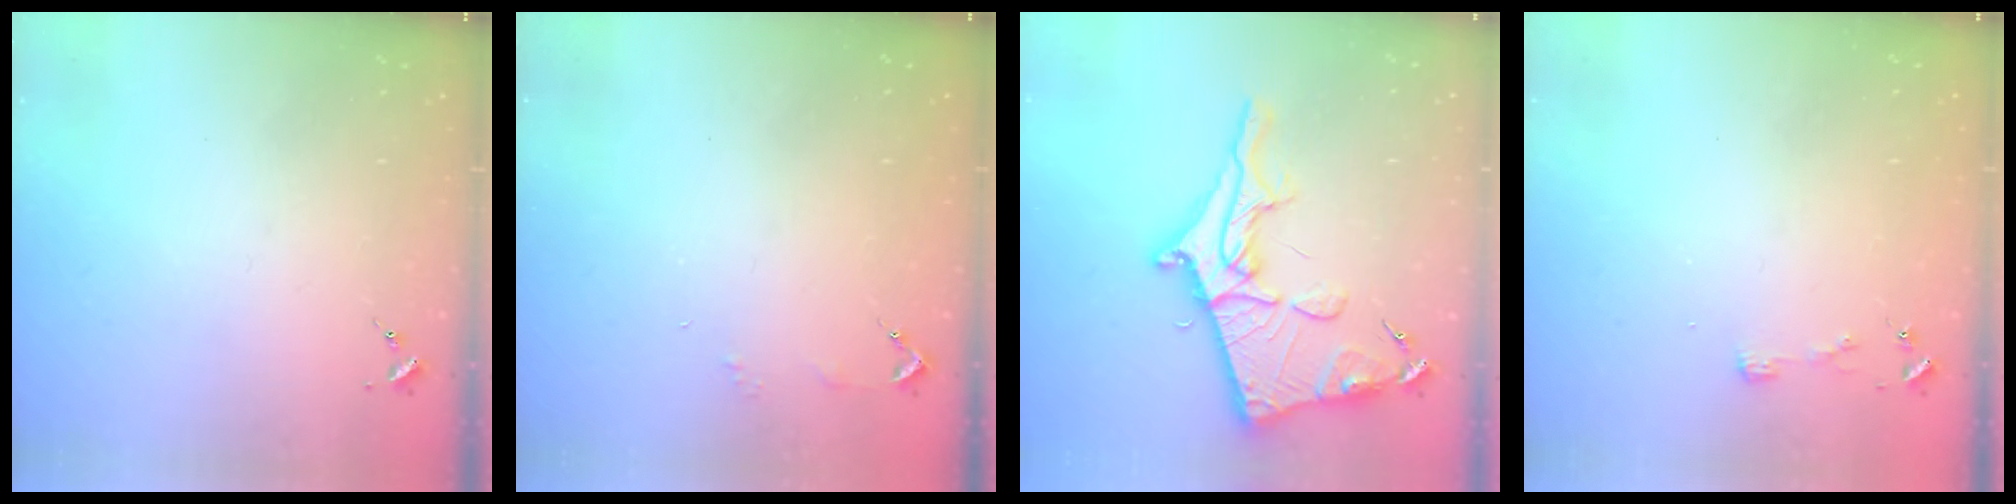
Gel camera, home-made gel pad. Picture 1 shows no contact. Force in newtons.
{"total": 2.9, "press": 2.8, "slide": 0.3}
{"total": 19.1, "press": 19.1, "slide": 1.4}
{"total": 3.3, "press": 3.3, "slide": 0.4}